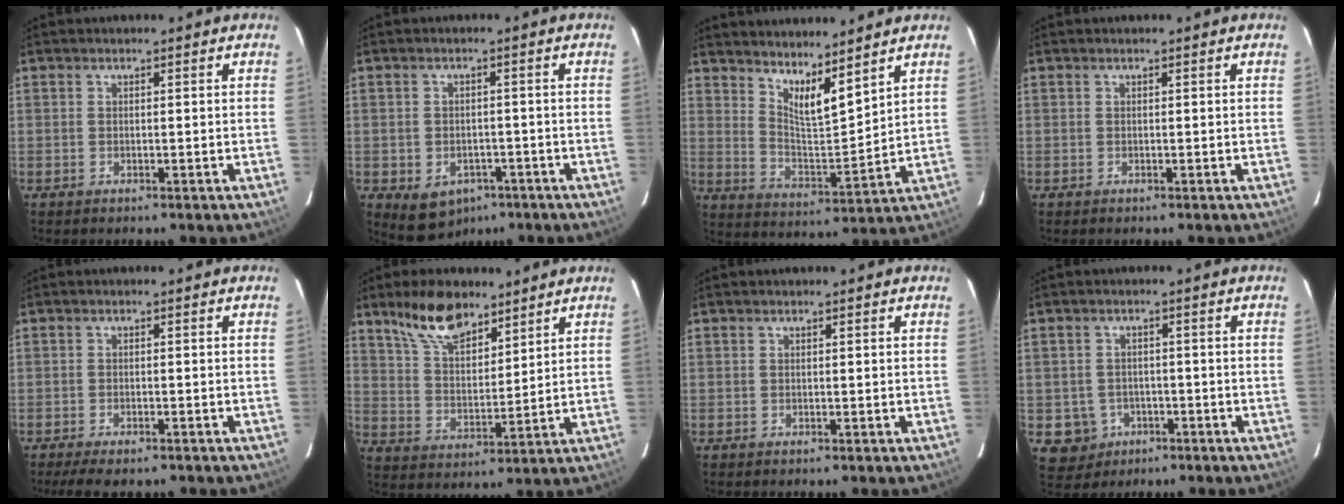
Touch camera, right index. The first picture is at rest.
{"total": 7.5, "force": [-4.0, 5.6, 2.9], "torque": [-0.061, 0.002, -0.036]}
{"total": 9.5, "force": [7.5, 1.5, 5.7], "torque": [-0.088, -0.014, 0.133]}
{"total": 0.0}
{"total": 6.2, "force": [-5.0, 1.6, 3.3], "torque": [-0.082, -0.023, -0.079]}
{"total": 11.9, "force": [8.7, 5.0, 6.4], "torque": [-0.114, 0.012, 0.166]}
{"total": 0.0}
{"total": 5.9, "force": [-2.1, 5.4, 0.8], "torque": [-0.030, 0.015, -0.020]}